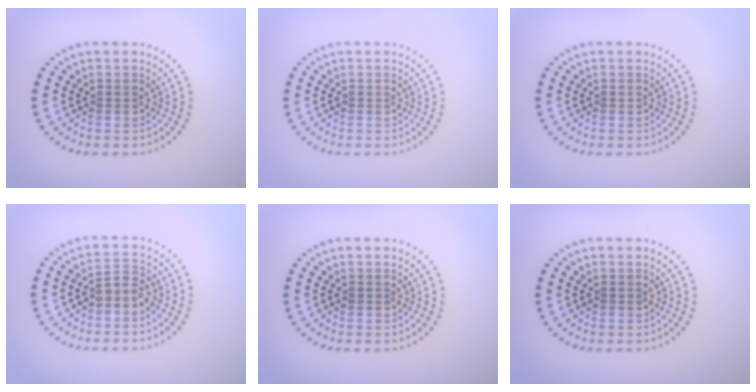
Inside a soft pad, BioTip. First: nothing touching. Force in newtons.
{"total": 0.0}
{"total": 0.0}
{"total": 1.6, "press": 1.4, "slide": 0.9}
{"total": 0.0}
{"total": 0.0}